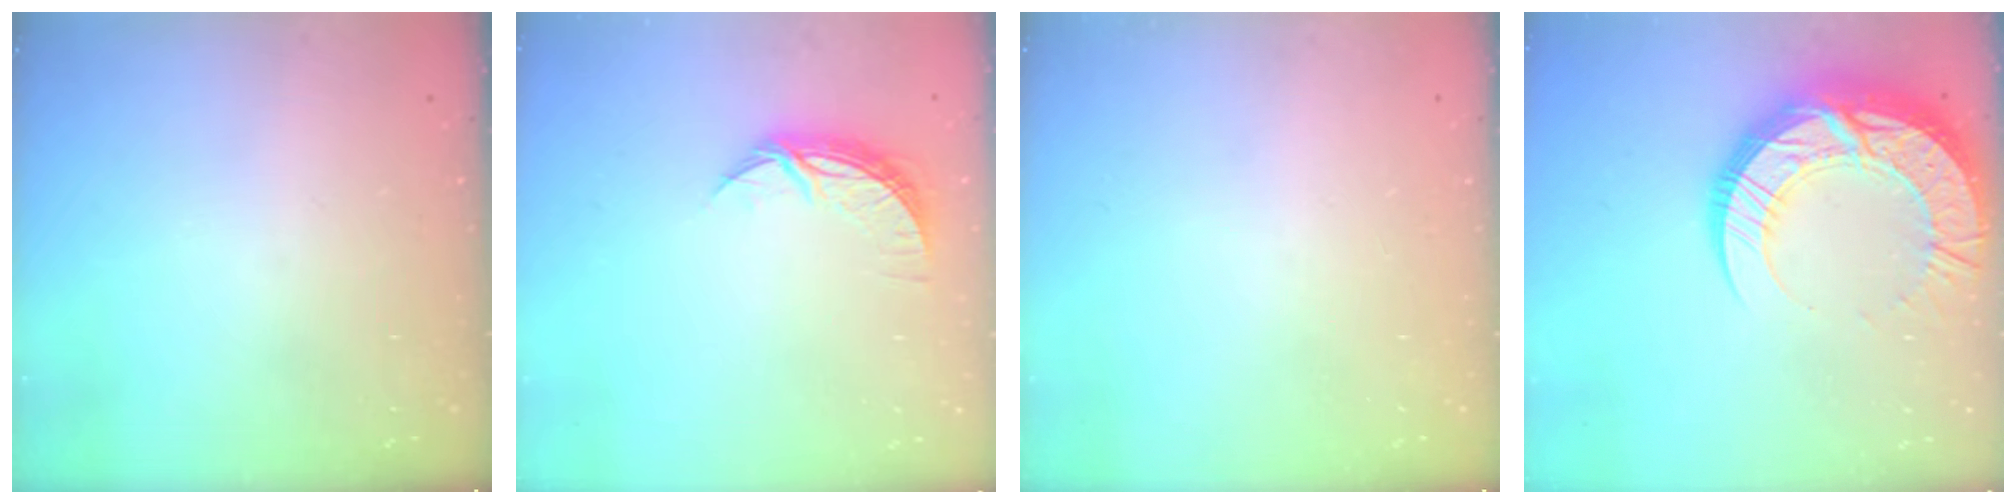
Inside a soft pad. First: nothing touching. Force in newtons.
{"total": 7.2, "press": 7.2, "slide": 0.4}
{"total": 0.0}
{"total": 22.5, "press": 22.4, "slide": 1.8}